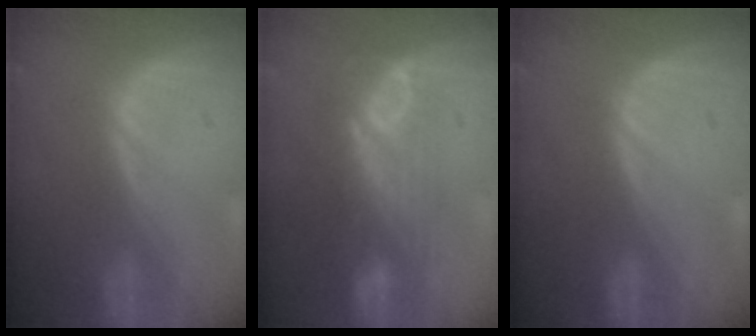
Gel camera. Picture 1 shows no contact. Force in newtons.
{"total": 7.9, "press": 7.0, "slide": 3.7}
{"total": 0.0}